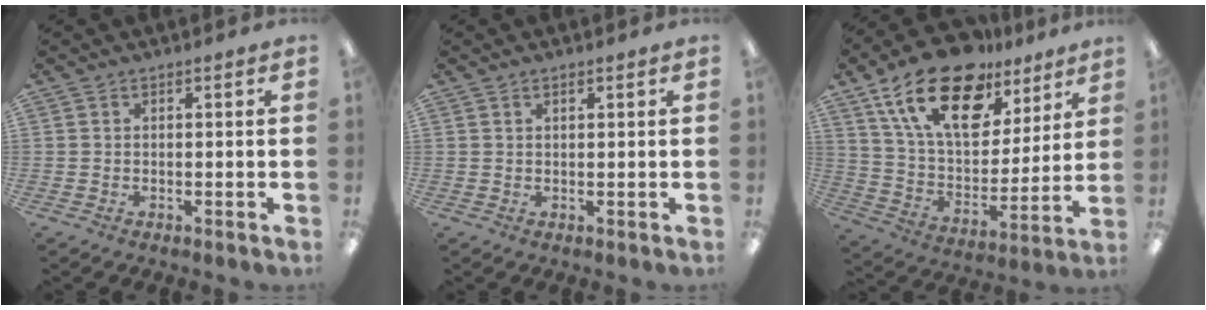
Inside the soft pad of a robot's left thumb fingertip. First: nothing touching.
{"total": 1.1, "force": [0.8, 0.4, 0.6], "torque": [-0.013, 0.003, 0.013]}
{"total": 22.3, "force": [14.0, 11.3, 13.0], "torque": [-0.246, -0.068, 0.249]}